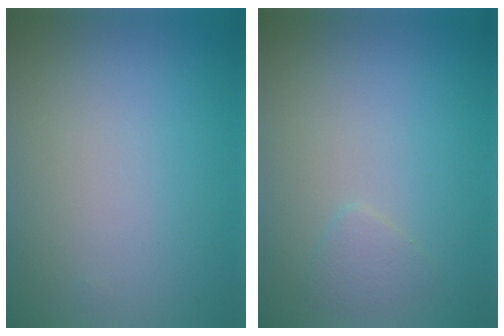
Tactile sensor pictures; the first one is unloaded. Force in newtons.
{"total": 1.1, "press": 1.1, "slide": 0.0}